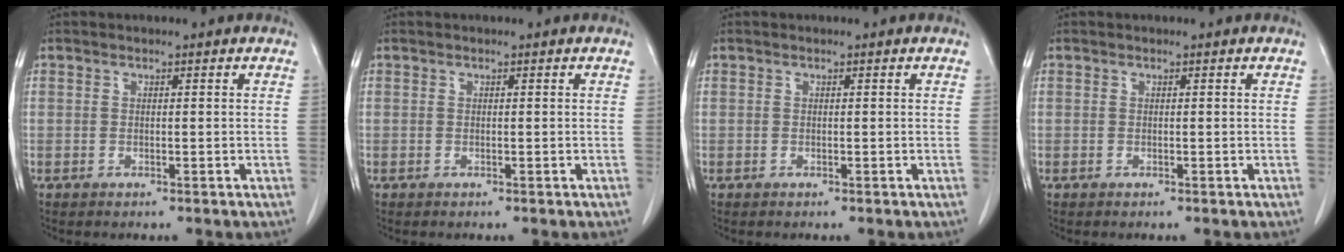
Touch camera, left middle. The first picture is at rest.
{"total": 0.0}
{"total": 0.0}
{"total": 0.0}